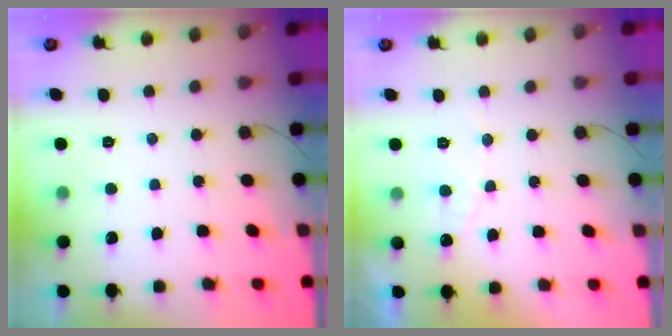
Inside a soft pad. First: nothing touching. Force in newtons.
{"total": 5.7, "press": 5.7, "slide": 0.3}